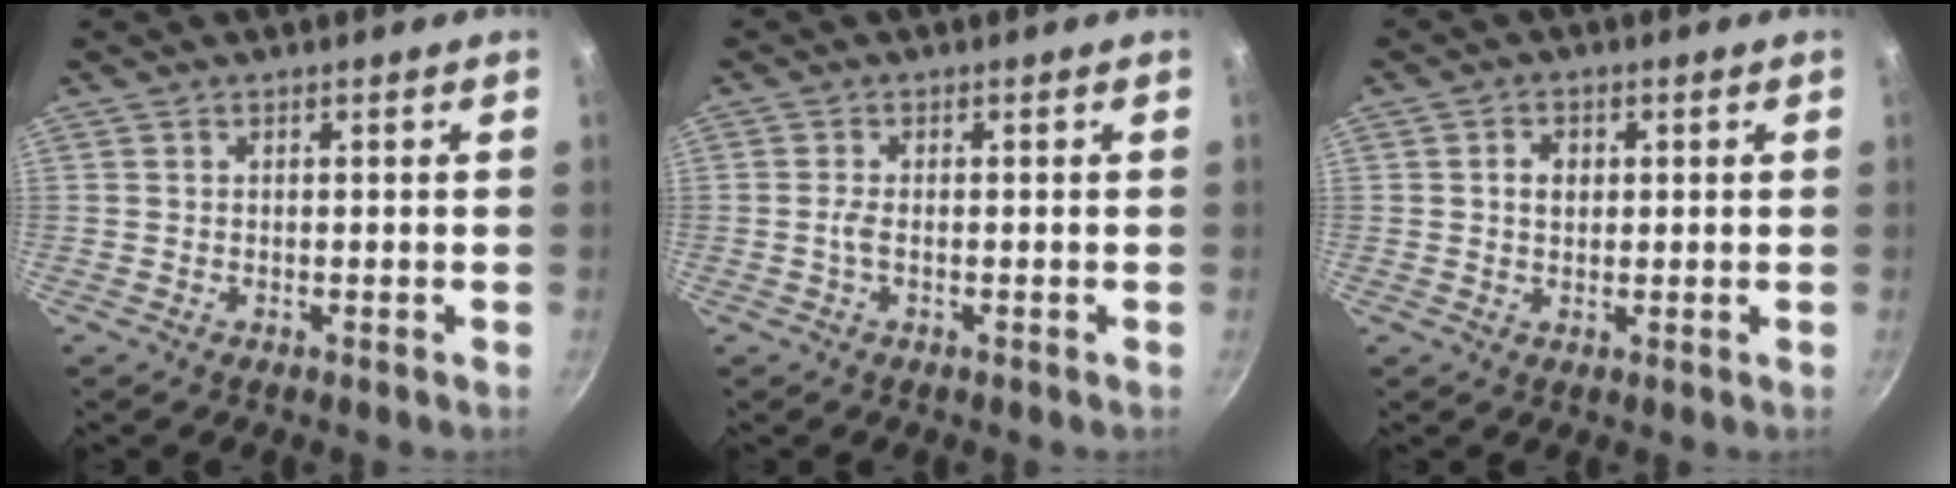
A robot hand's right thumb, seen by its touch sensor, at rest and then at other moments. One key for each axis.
{"total": 1.7, "fx": -0.4, "fy": 0.5, "fz": 1.5, "tx": -0.039, "ty": 0.002, "tz": -0.012}
{"total": 3.1, "fx": 0.5, "fy": 2.4, "fz": 2.0, "tx": -0.020, "ty": 0.003, "tz": 0.008}